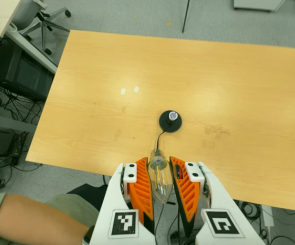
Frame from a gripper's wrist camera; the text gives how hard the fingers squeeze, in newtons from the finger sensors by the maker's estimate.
{"total": 19.1, "left": 20.0, "right": 18.2}